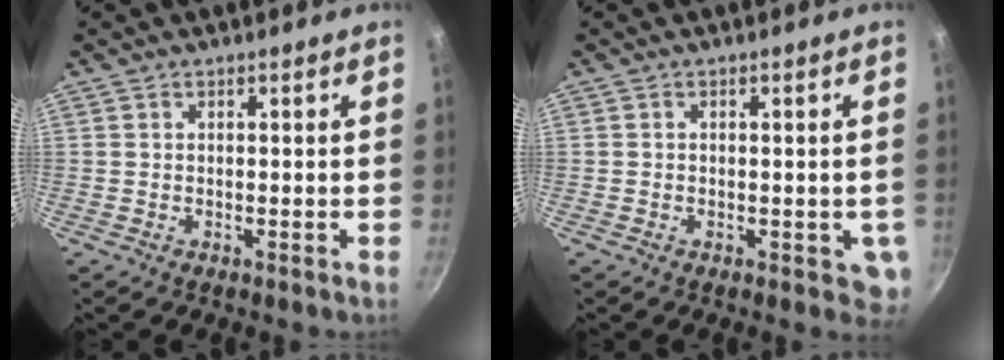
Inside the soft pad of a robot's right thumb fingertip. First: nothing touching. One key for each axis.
{"total": 3.7, "fx": -0.8, "fy": 2.3, "fz": 2.9, "tx": -0.023, "ty": -0.005, "tz": -0.011}